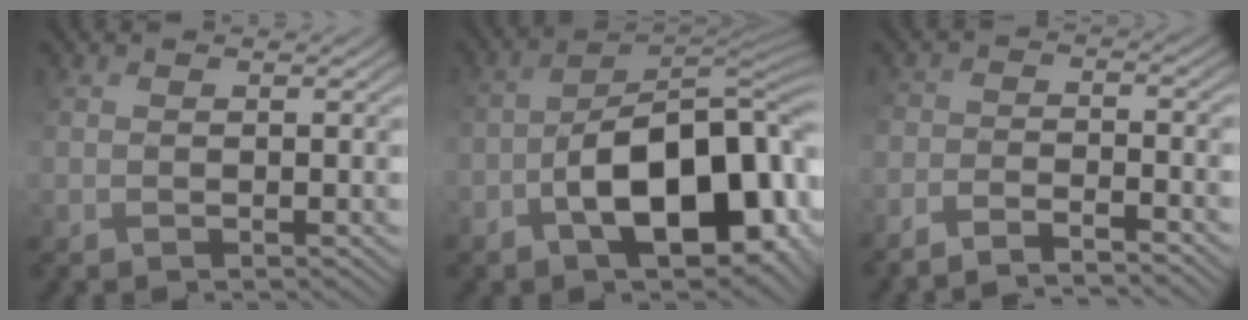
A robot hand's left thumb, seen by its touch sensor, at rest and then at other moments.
{"total": 14.5, "force": [-5.4, 7.8, 10.9], "torque": [-0.149, -0.017, -0.088]}
{"total": 5.1, "force": [-5.0, 0.6, 1.2], "torque": [-0.022, 0.004, -0.091]}